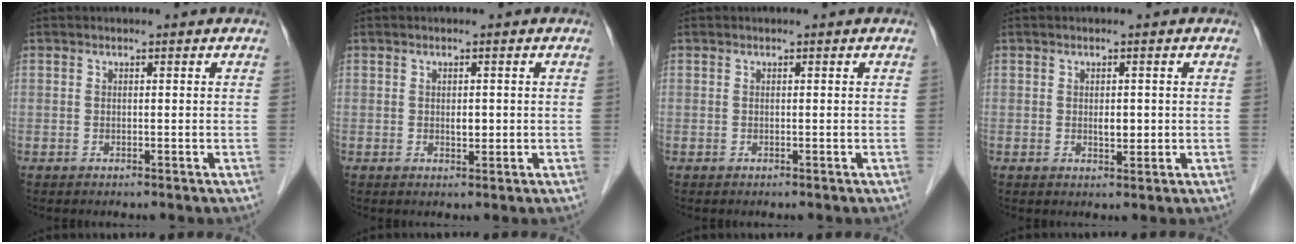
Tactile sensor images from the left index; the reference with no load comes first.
{"total": 1.4, "force": [-0.2, 0.7, 1.2], "torque": [-0.018, -0.005, -0.001]}
{"total": 0.0}
{"total": 1.8, "force": [-0.1, 1.0, 1.6], "torque": [-0.025, -0.005, 0.000]}